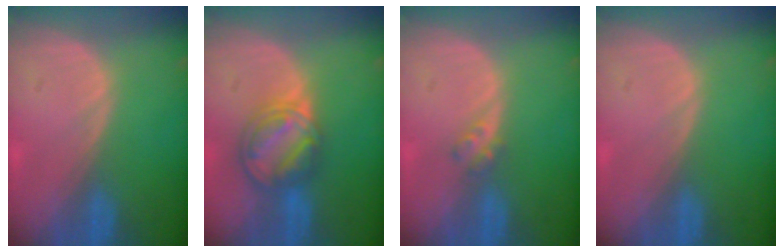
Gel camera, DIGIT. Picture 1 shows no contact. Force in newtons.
{"total": 8.0, "press": 6.9, "slide": 4.0}
{"total": 2.1, "press": 1.8, "slide": 1.0}
{"total": 0.0}